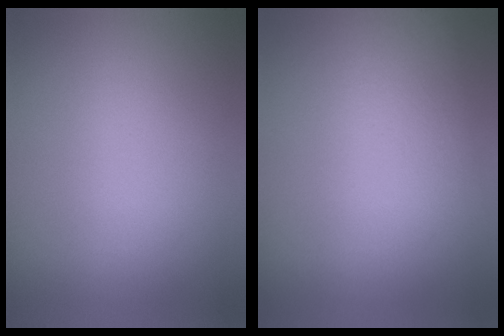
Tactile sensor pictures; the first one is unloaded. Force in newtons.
{"total": 1.0}